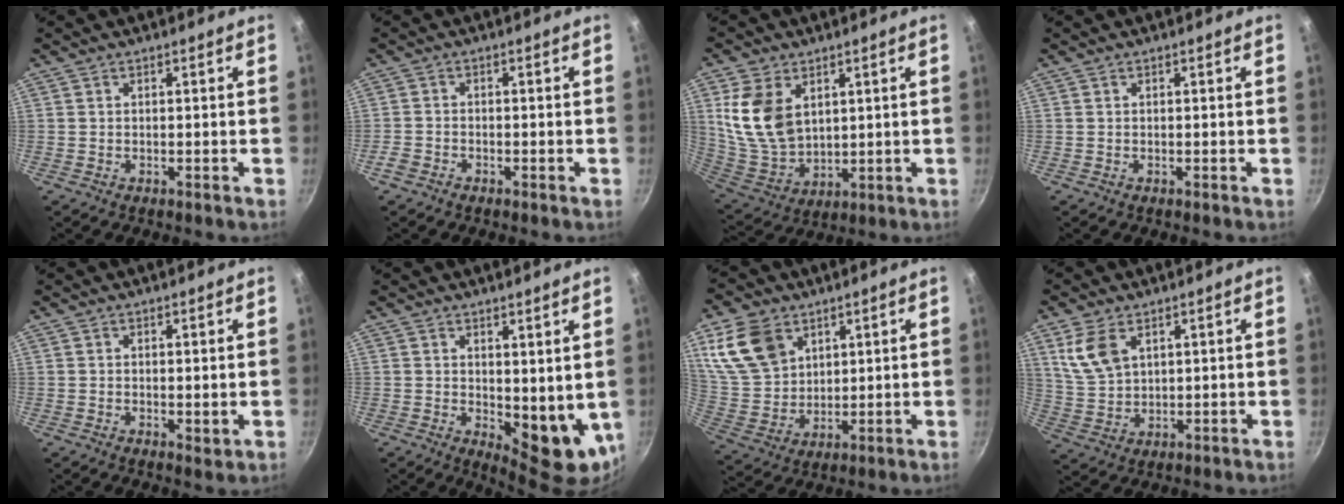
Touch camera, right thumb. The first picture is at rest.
{"total": 2.3, "force": [-1.7, 1.3, 0.9], "torque": [-0.026, 0.014, -0.036]}
{"total": 13.8, "force": [4.2, 9.4, 9.1], "torque": [-0.161, -0.028, 0.100]}
{"total": 0.0}
{"total": 1.6, "force": [0.6, 0.8, 1.3], "torque": [-0.019, -0.009, 0.008]}
{"total": 9.8, "force": [2.4, 4.9, 8.2], "torque": [-0.090, -0.027, 0.048]}
{"total": 14.2, "force": [6.9, 10.0, 7.3], "torque": [-0.125, -0.021, 0.150]}
{"total": 7.8, "force": [3.8, 4.6, 5.1], "torque": [-0.096, -0.017, 0.087]}